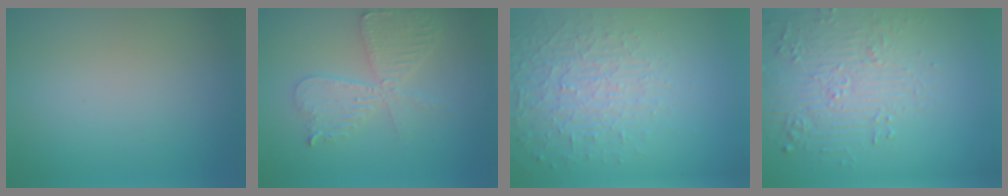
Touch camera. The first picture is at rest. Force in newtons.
{"total": 4.7, "press": 4.0, "slide": 2.4}
{"total": 5.2, "press": 3.2, "slide": 4.1}
{"total": 5.2, "press": 4.0, "slide": 3.3}